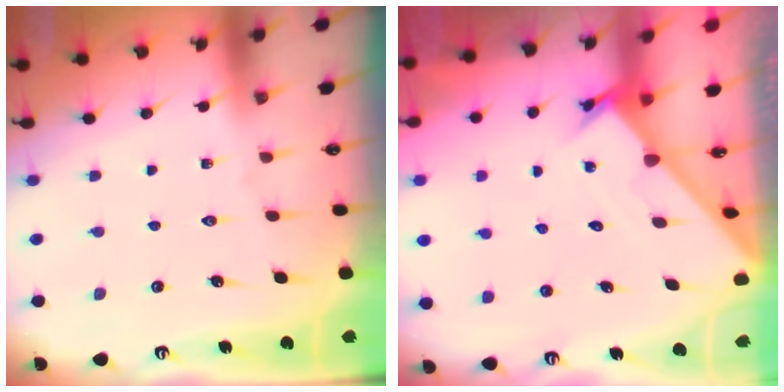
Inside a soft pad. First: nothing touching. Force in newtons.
{"total": 1.5, "press": 1.5, "slide": 0.1}